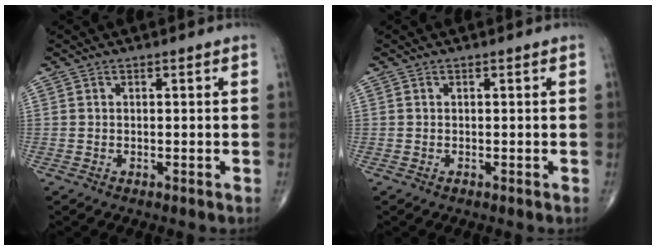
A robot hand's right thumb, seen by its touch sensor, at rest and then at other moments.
{"total": 0.0}